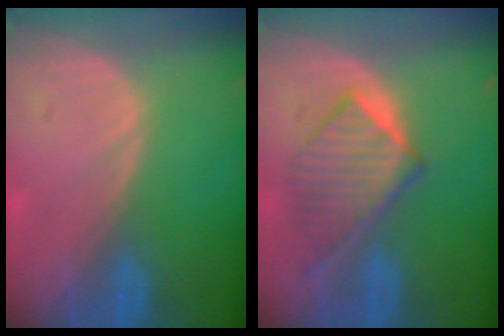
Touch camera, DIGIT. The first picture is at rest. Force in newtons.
{"total": 6.7, "press": 6.6, "slide": 0.6}